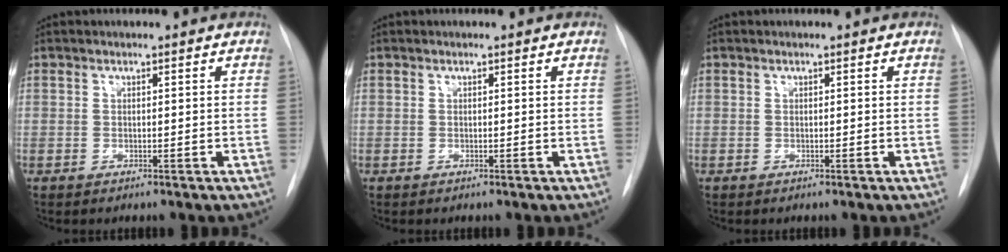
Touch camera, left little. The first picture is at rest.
{"total": 0.0}
{"total": 0.0}